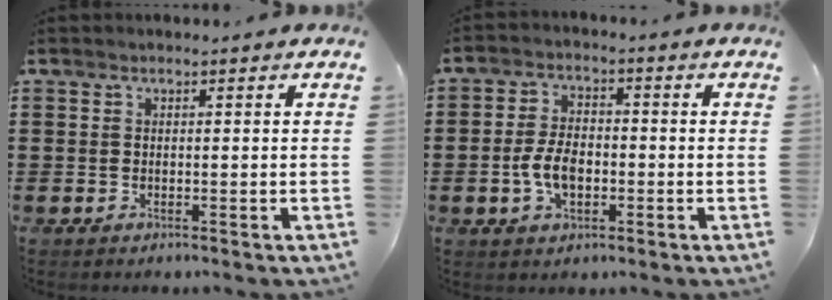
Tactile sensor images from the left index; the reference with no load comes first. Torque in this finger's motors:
{"motor_torque": [0.76, 0.59, 0.60, 0.14]}